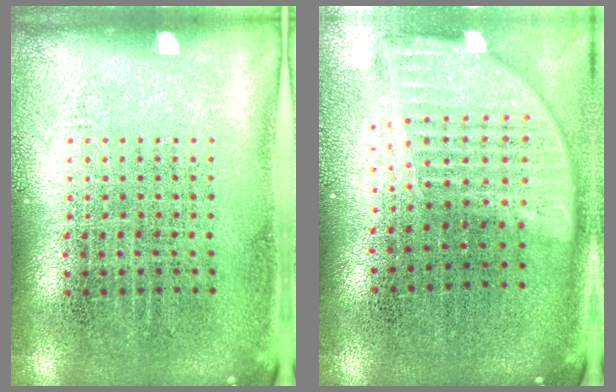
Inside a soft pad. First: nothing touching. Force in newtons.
{"total": 1.9, "press": 1.5, "slide": 1.2}